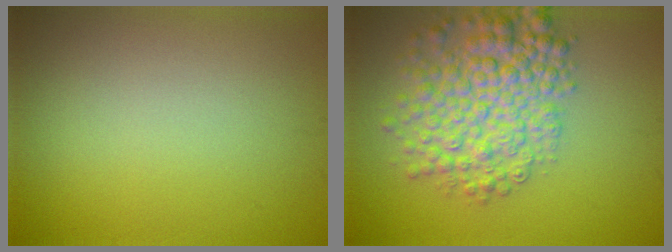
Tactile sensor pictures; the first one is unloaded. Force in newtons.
{"total": 7.0, "press": 7.0, "slide": 0.2}